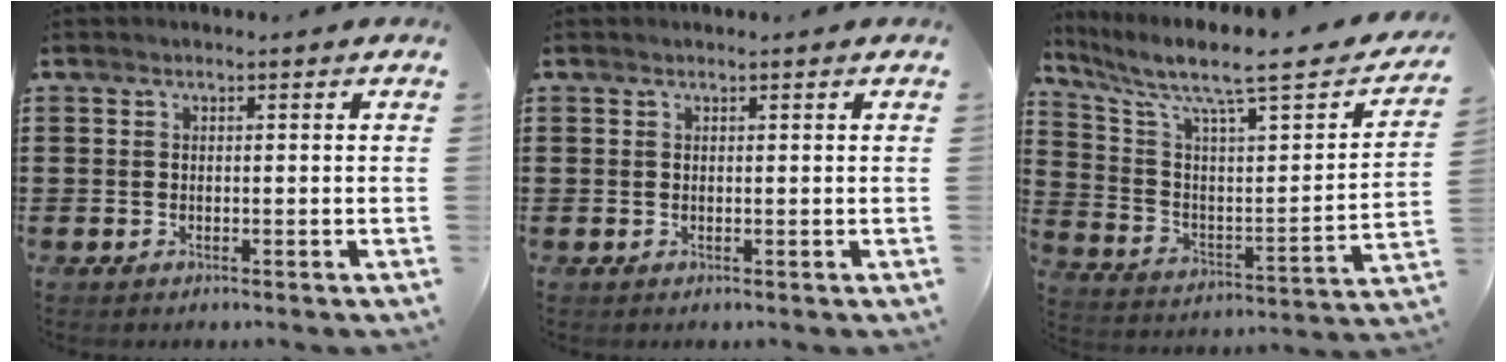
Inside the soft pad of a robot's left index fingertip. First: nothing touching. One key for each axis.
{"total": 0.0}
{"total": 8.1, "fx": 6.5, "fy": 0.8, "fz": 4.8, "tx": -0.118, "ty": -0.056, "tz": 0.095}